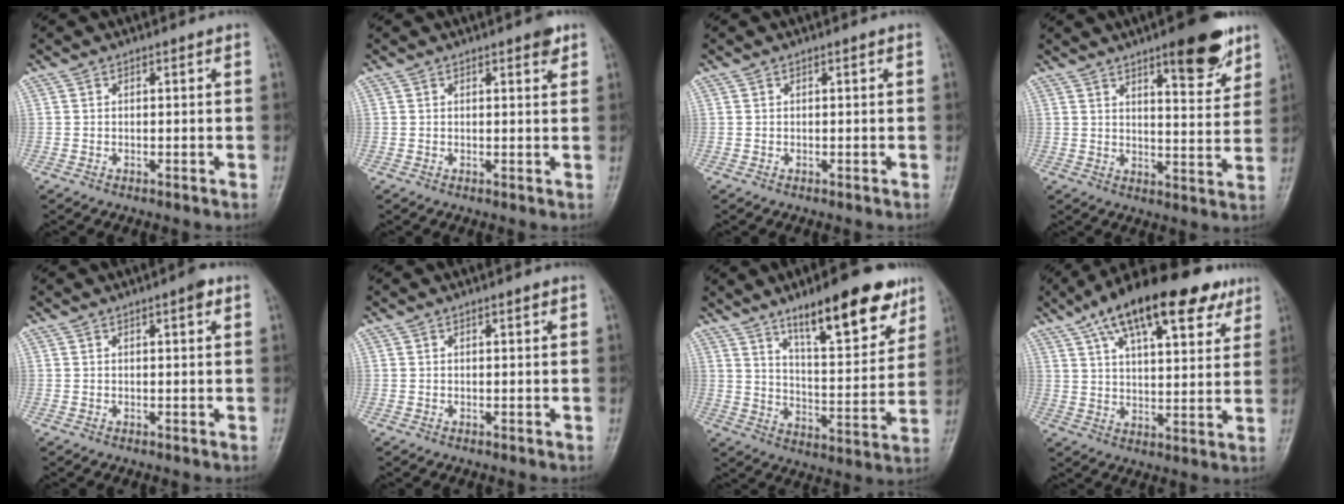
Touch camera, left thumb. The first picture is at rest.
{"total": 2.2, "force": [1.4, 0.7, 1.6], "torque": [-0.017, -0.005, 0.015]}
{"total": 0.0}
{"total": 11.4, "force": [7.2, 3.1, 8.3], "torque": [-0.091, -0.042, 0.100]}
{"total": 2.0, "force": [1.0, 0.4, 1.7], "torque": [-0.023, -0.001, 0.012]}
{"total": 0.7, "force": [0.4, 0.1, 0.5], "torque": [-0.008, 0.000, 0.005]}
{"total": 18.2, "force": [11.5, 5.4, 13.0], "torque": [-0.155, -0.059, 0.182]}
{"total": 21.3, "force": [12.3, 8.3, 15.2], "torque": [-0.217, -0.008, 0.190]}